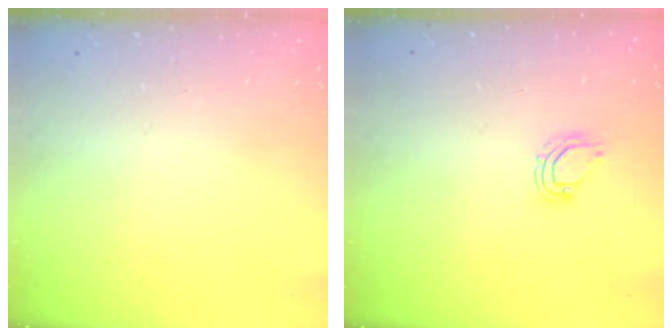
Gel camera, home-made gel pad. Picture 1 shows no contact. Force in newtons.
{"total": 6.5, "press": 6.5, "slide": 1.1}